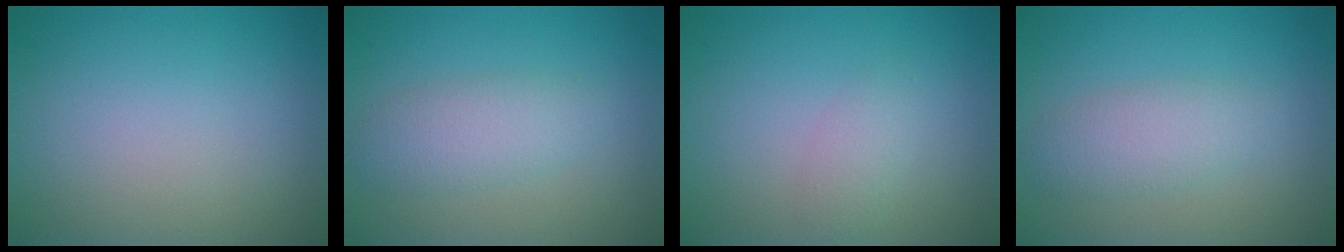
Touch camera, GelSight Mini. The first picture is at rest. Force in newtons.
{"total": 3.1, "press": 3.1, "slide": 0.0}
{"total": 1.6, "press": 1.6, "slide": 0.0}
{"total": 2.9, "press": 2.9, "slide": 0.1}